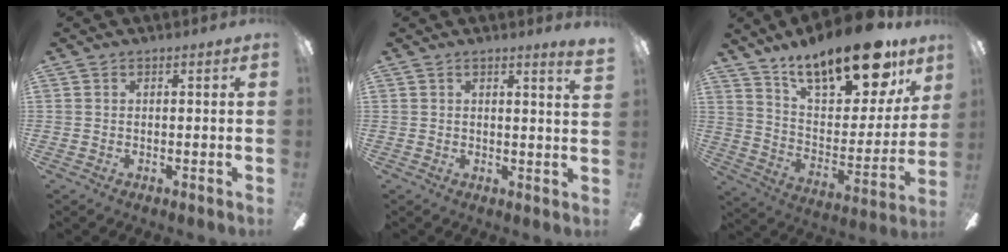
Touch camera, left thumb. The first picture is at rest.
{"total": 2.3, "force": [1.7, -0.3, 1.5], "torque": [-0.023, -0.009, 0.027]}
{"total": 20.8, "force": [16.0, 7.4, 11.0], "torque": [-0.175, -0.105, 0.274]}